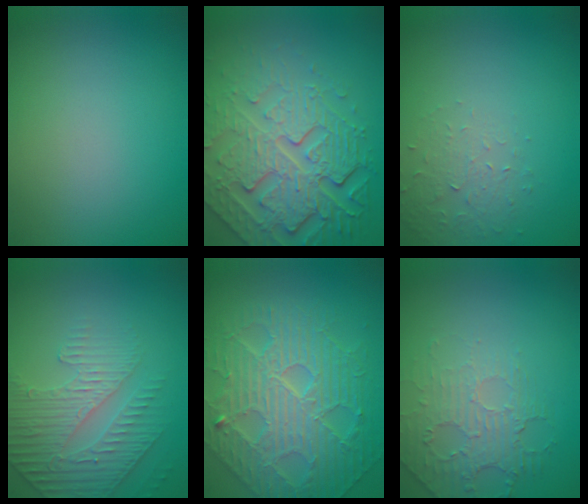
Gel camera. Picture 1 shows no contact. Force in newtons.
{"total": 7.6, "press": 5.8, "slide": 4.8}
{"total": 1.4, "press": 0.7, "slide": 1.2}
{"total": 4.5, "press": 3.5, "slide": 2.9}
{"total": 6.4, "press": 5.5, "slide": 3.3}
{"total": 2.3, "press": 1.5, "slide": 1.7}